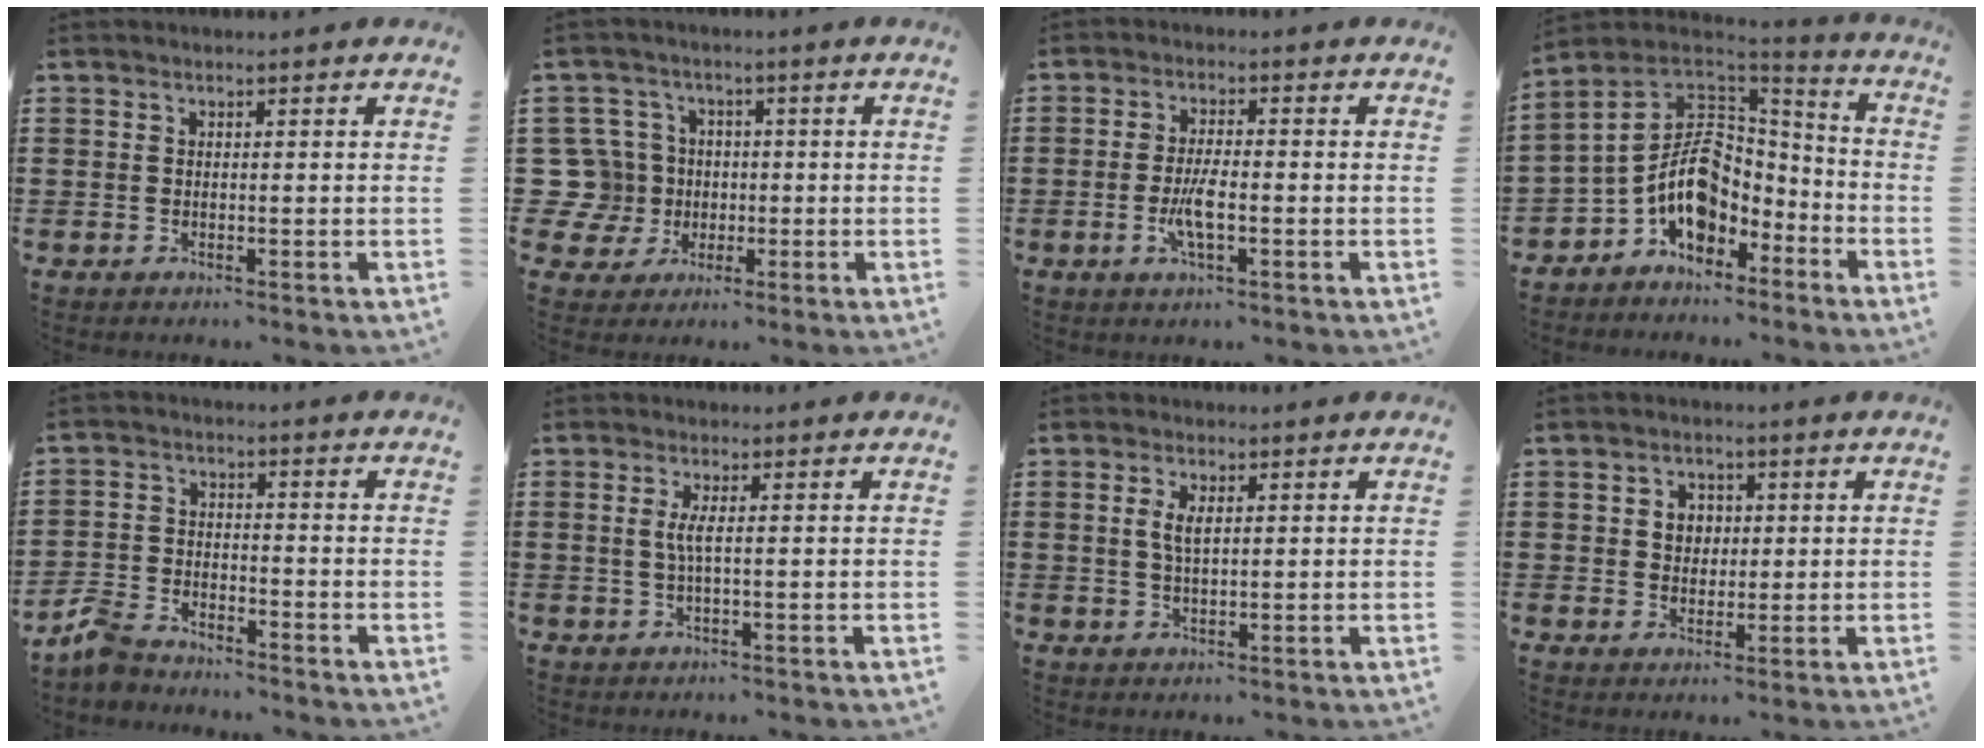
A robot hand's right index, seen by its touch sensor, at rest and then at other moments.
{"total": 8.6, "force": [-0.1, 8.1, 2.8], "torque": [-0.117, 0.014, 0.000]}
{"total": 4.4, "force": [-1.3, 1.1, 4.1], "torque": [-0.089, -0.004, -0.028]}
{"total": 11.2, "force": [-2.9, 7.6, 7.8], "torque": [-0.184, 0.000, -0.059]}
{"total": 4.7, "force": [-4.4, 1.2, 1.2], "torque": [-0.050, -0.004, -0.095]}
{"total": 2.4, "force": [0.1, 0.1, 2.4], "torque": [-0.055, -0.008, -0.001]}
{"total": 3.1, "force": [0.7, 1.2, 2.8], "torque": [-0.058, 0.006, 0.011]}
{"total": 3.2, "force": [0.5, 2.8, 1.4], "torque": [-0.038, 0.011, 0.006]}